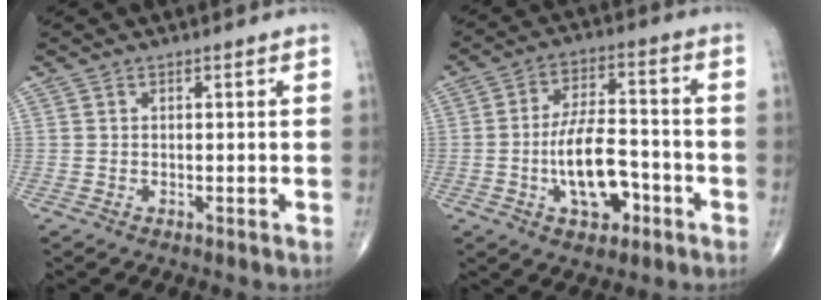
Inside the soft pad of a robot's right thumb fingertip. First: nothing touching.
{"total": 11.8, "force": [-3.7, 5.9, 9.6], "torque": [-0.154, 0.030, -0.061]}